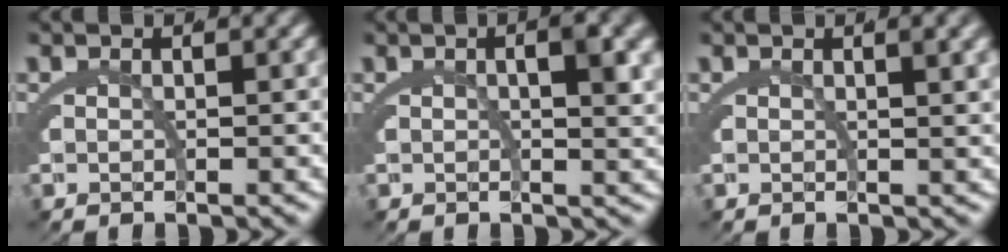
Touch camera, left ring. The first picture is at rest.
{"total": 2.9, "force": [0.6, 0.2, 2.8], "torque": [-0.029, 0.009, 0.006]}
{"total": 1.3, "force": [0.6, -0.3, 1.1], "torque": [-0.017, 0.002, 0.013]}